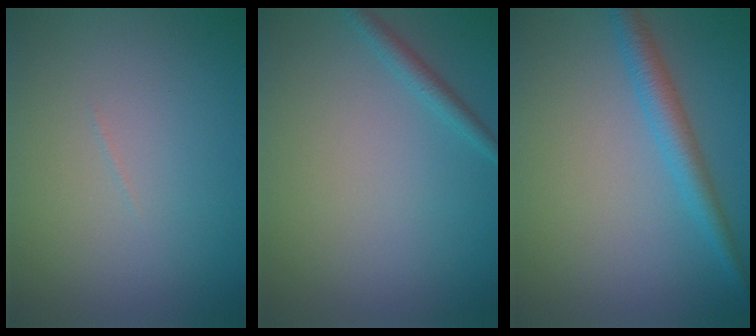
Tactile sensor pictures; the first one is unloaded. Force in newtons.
{"total": 1.4, "press": 1.4, "slide": 0.1}
{"total": 3.0, "press": 3.0, "slide": 0.1}